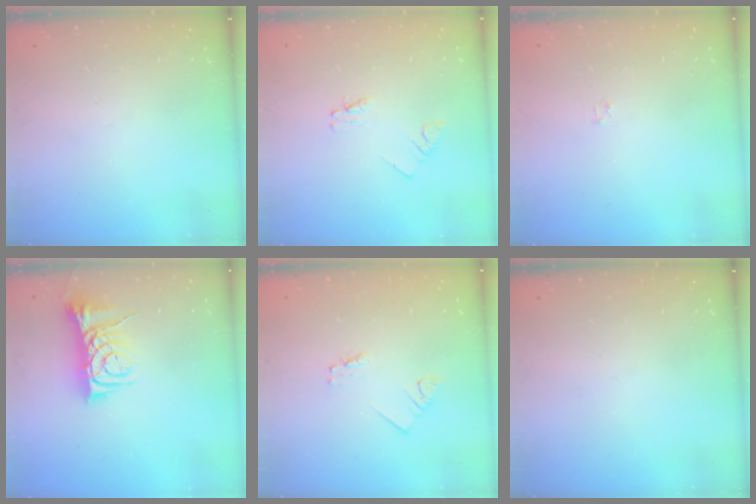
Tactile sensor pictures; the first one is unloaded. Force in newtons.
{"total": 1.6, "press": 1.6, "slide": 0.2}
{"total": 1.2, "press": 1.2, "slide": 0.2}
{"total": 8.0, "press": 8.0, "slide": 0.1}
{"total": 1.2, "press": 1.2, "slide": 0.1}
{"total": 0.0}